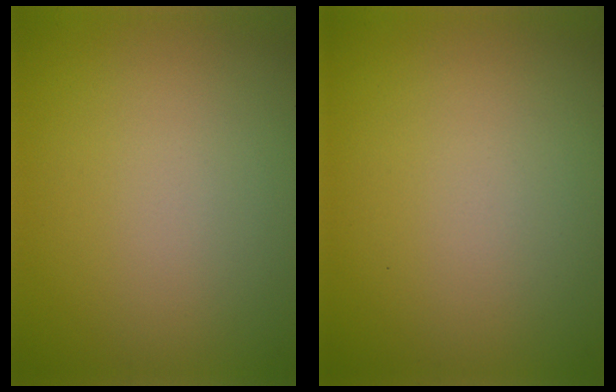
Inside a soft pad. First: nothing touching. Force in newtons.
{"total": 0.0}